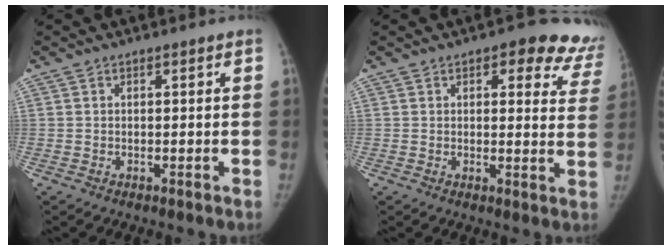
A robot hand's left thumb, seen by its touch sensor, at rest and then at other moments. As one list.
[{"total": 12.8, "force": [9.0, 5.8, 6.9], "torque": [-0.015, -0.033, 0.079]}]